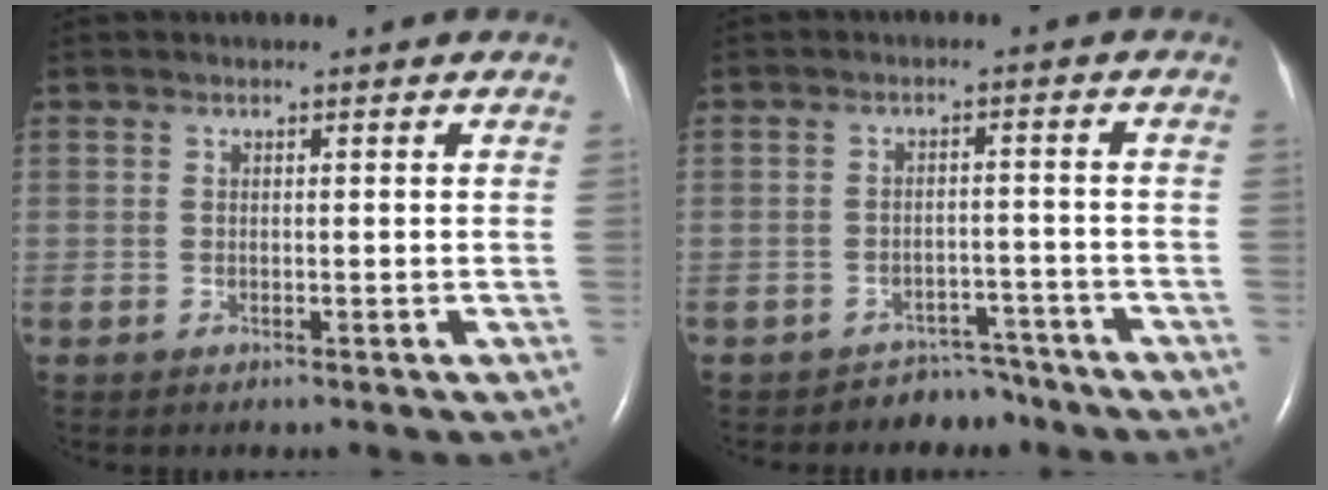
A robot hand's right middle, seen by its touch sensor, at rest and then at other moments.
{"total": 4.2, "force": [-3.7, 1.9, -0.9], "torque": [0.015, 0.018, -0.055]}